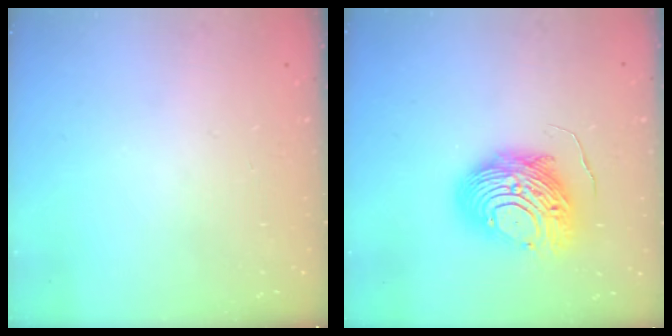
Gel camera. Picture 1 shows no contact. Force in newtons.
{"total": 11.6, "press": 11.6, "slide": 0.9}